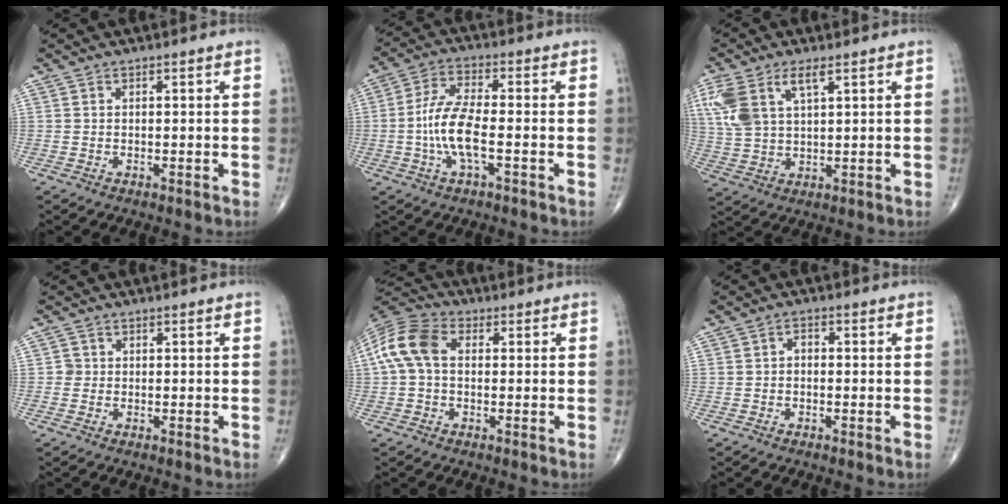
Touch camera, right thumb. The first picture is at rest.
{"total": 9.4, "force": [-2.1, 3.1, 8.7], "torque": [-0.191, 0.020, -0.044]}
{"total": 10.6, "force": [4.5, 5.0, 8.2], "torque": [-0.193, 0.004, 0.095]}
{"total": 1.2, "force": [-0.1, 1.2, 0.1], "torque": [0.007, 0.004, -0.003]}
{"total": 9.9, "force": [0.9, 6.7, 7.3], "torque": [-0.154, 0.029, 0.007]}
{"total": 1.8, "force": [-0.3, 1.2, 1.2], "torque": [-0.011, 0.010, -0.010]}